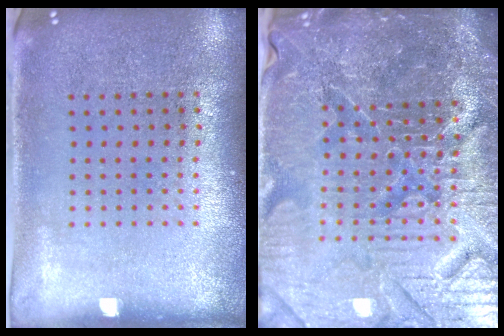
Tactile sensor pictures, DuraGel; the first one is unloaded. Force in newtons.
{"total": 6.3, "press": 5.7, "slide": 2.6}